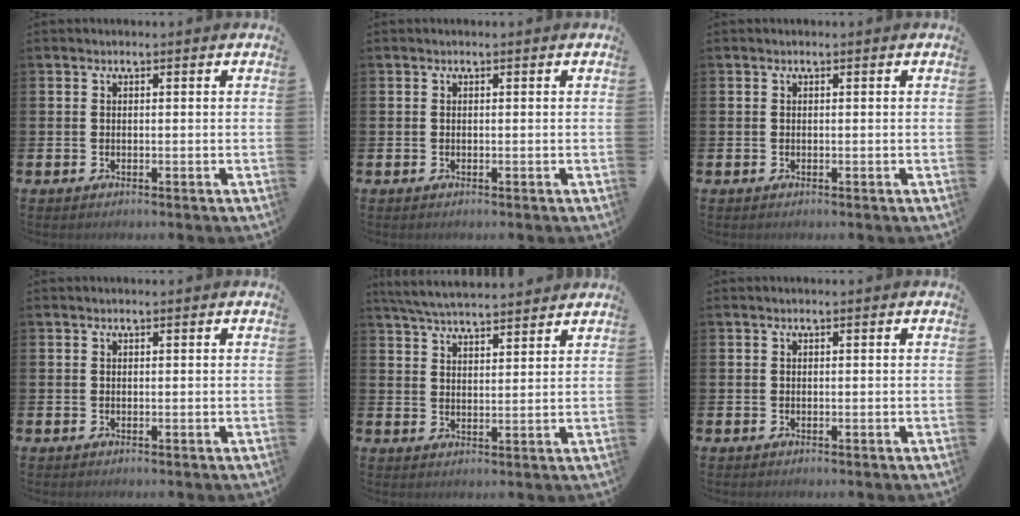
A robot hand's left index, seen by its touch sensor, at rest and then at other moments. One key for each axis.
{"total": 0.0}
{"total": 0.0}
{"total": 0.0}
{"total": 5.1, "fx": 5.1, "fy": 0.2, "fz": 0.6, "tx": -0.036, "ty": -0.026, "tz": 0.094}
{"total": 0.0}